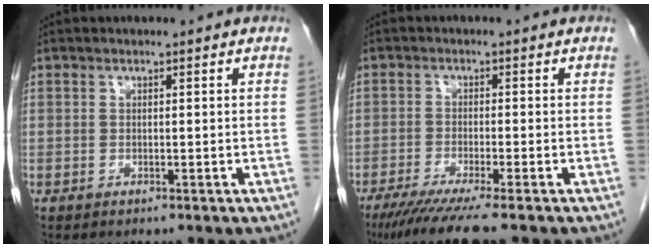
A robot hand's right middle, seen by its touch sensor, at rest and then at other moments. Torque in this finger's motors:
{"motor_torque": [0.75, -0.60, 0.20, 0.04]}